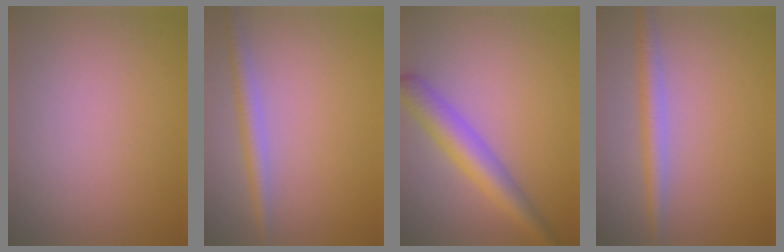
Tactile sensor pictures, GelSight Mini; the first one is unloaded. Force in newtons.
{"total": 2.4, "press": 2.4, "slide": 0.0}
{"total": 4.5, "press": 4.5, "slide": 0.2}
{"total": 2.5, "press": 2.5, "slide": 0.0}